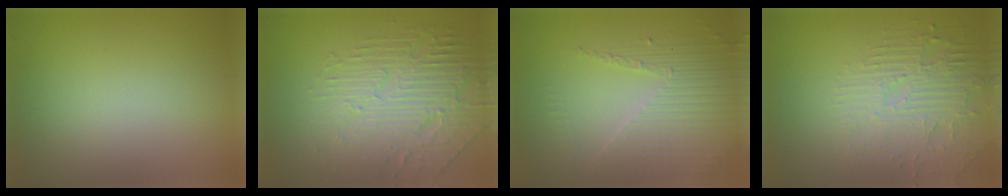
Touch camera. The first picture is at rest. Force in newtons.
{"total": 6.2, "press": 4.6, "slide": 4.1}
{"total": 3.6, "press": 3.3, "slide": 1.4}
{"total": 2.8, "press": 2.5, "slide": 1.4}